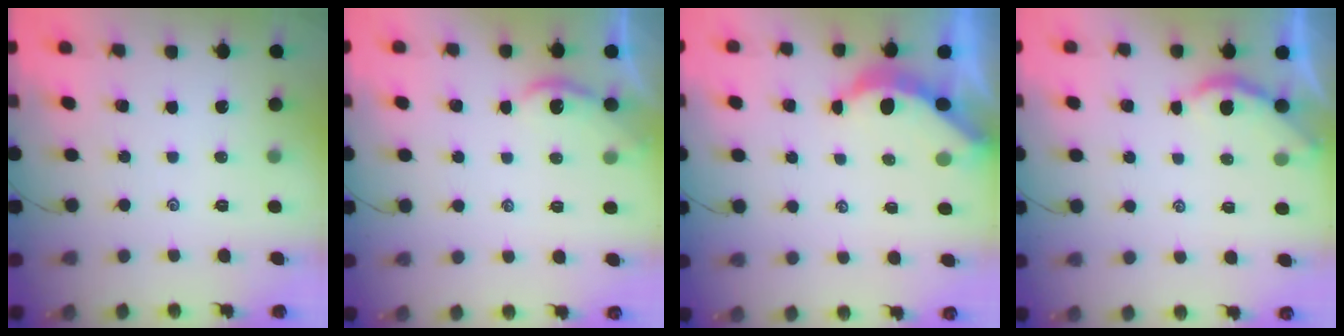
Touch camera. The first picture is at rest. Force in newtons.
{"total": 2.3, "press": 2.3, "slide": 0.2}
{"total": 4.0, "press": 3.9, "slide": 0.4}
{"total": 2.3, "press": 2.2, "slide": 0.3}